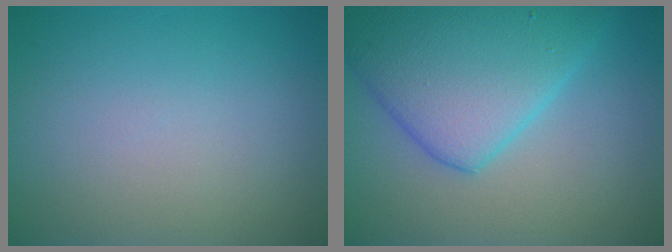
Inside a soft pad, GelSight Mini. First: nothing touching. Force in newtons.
{"total": 8.2, "press": 8.2, "slide": 0.3}